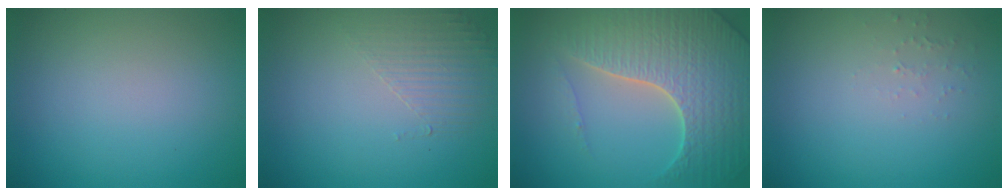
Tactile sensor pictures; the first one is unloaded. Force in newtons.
{"total": 1.6, "press": 0.7, "slide": 1.4}
{"total": 6.9, "press": 6.7, "slide": 1.5}
{"total": 0.8, "press": 0.8, "slide": 0.3}